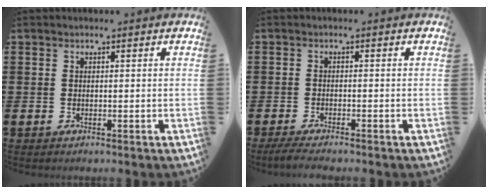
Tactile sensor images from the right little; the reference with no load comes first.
{"total": 1.7, "force": [-1.4, 0.0, 0.9], "torque": [-0.017, 0.001, -0.027]}